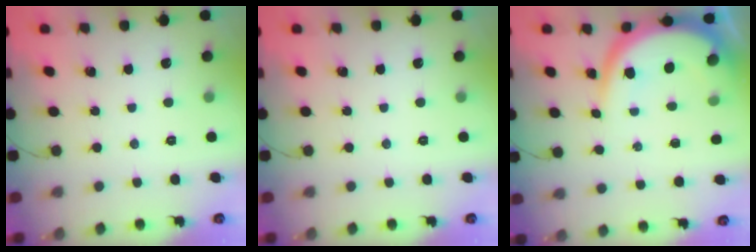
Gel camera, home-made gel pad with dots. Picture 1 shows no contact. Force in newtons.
{"total": 0.0}
{"total": 10.9, "press": 10.9, "slide": 0.6}